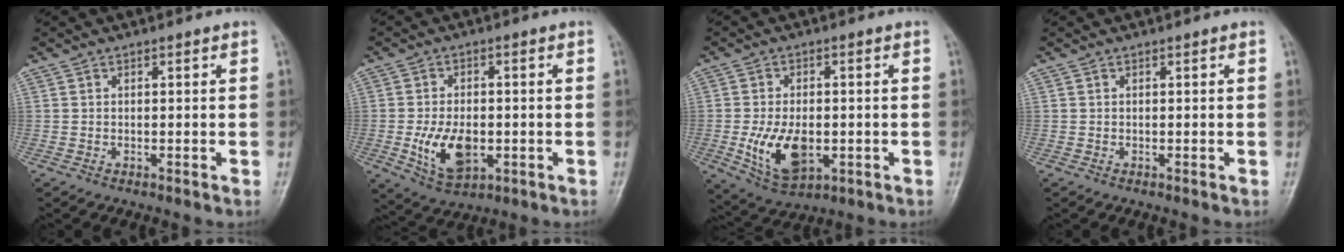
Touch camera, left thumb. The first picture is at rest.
{"total": 9.5, "force": [-1.9, 5.7, 7.4], "torque": [-0.122, -0.004, -0.025]}
{"total": 10.7, "force": [-2.0, 6.3, 8.4], "torque": [-0.142, -0.006, -0.023]}
{"total": 0.0}